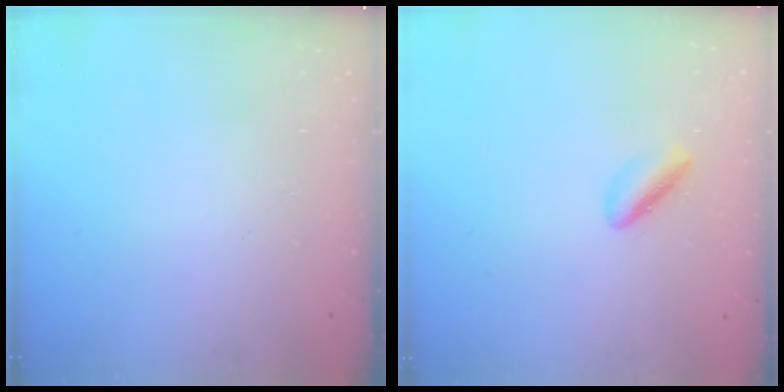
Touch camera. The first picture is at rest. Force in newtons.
{"total": 2.6, "press": 2.6, "slide": 0.4}